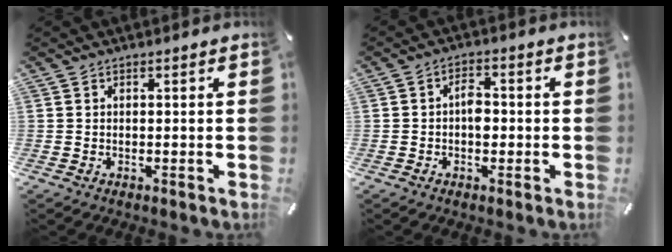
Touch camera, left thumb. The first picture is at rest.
{"total": 3.8, "force": [-0.5, 2.4, 2.9], "torque": [-0.046, 0.006, -0.012]}